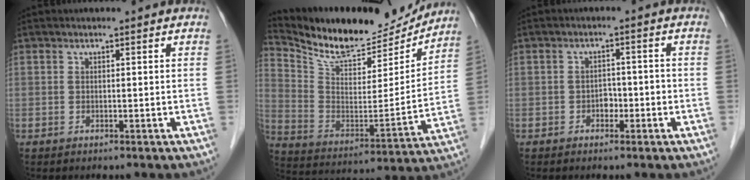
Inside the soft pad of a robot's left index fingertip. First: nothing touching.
{"total": 18.9, "force": [17.5, 5.0, 5.2], "torque": [-0.102, -0.020, 0.284]}
{"total": 2.2, "force": [-1.0, 1.5, 1.3], "torque": [-0.014, 0.007, -0.016]}